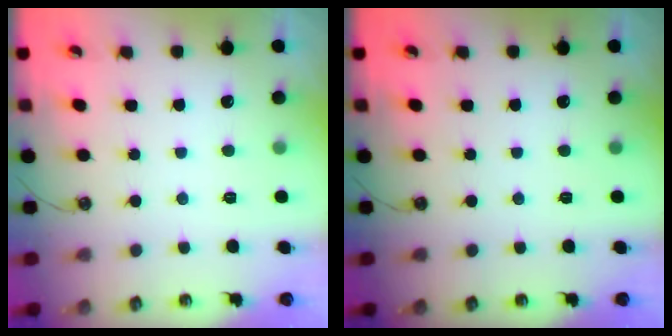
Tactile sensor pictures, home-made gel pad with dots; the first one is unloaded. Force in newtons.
{"total": 0.0}